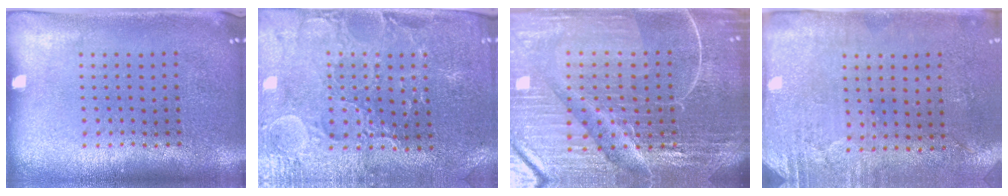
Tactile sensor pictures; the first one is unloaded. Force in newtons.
{"total": 1.9, "press": 1.8, "slide": 0.5}
{"total": 6.3, "press": 5.6, "slide": 2.8}
{"total": 2.8, "press": 2.4, "slide": 1.5}